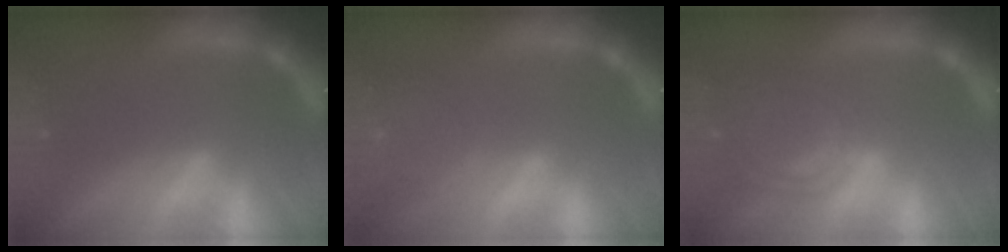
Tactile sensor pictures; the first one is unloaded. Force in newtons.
{"total": 5.5}
{"total": 6.5}